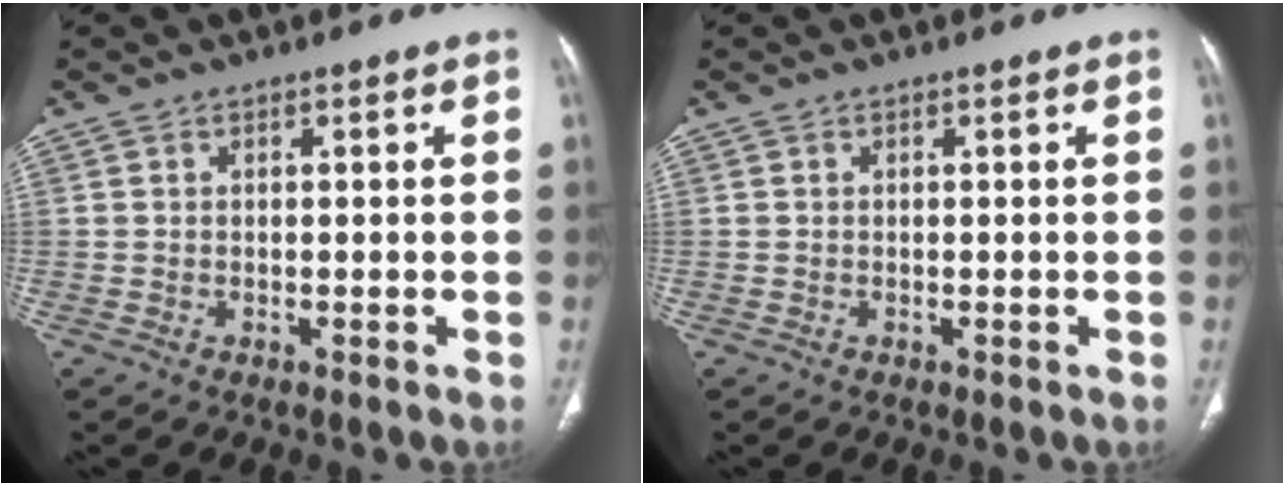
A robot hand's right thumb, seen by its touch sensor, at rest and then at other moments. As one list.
[{"total": 0.0}]